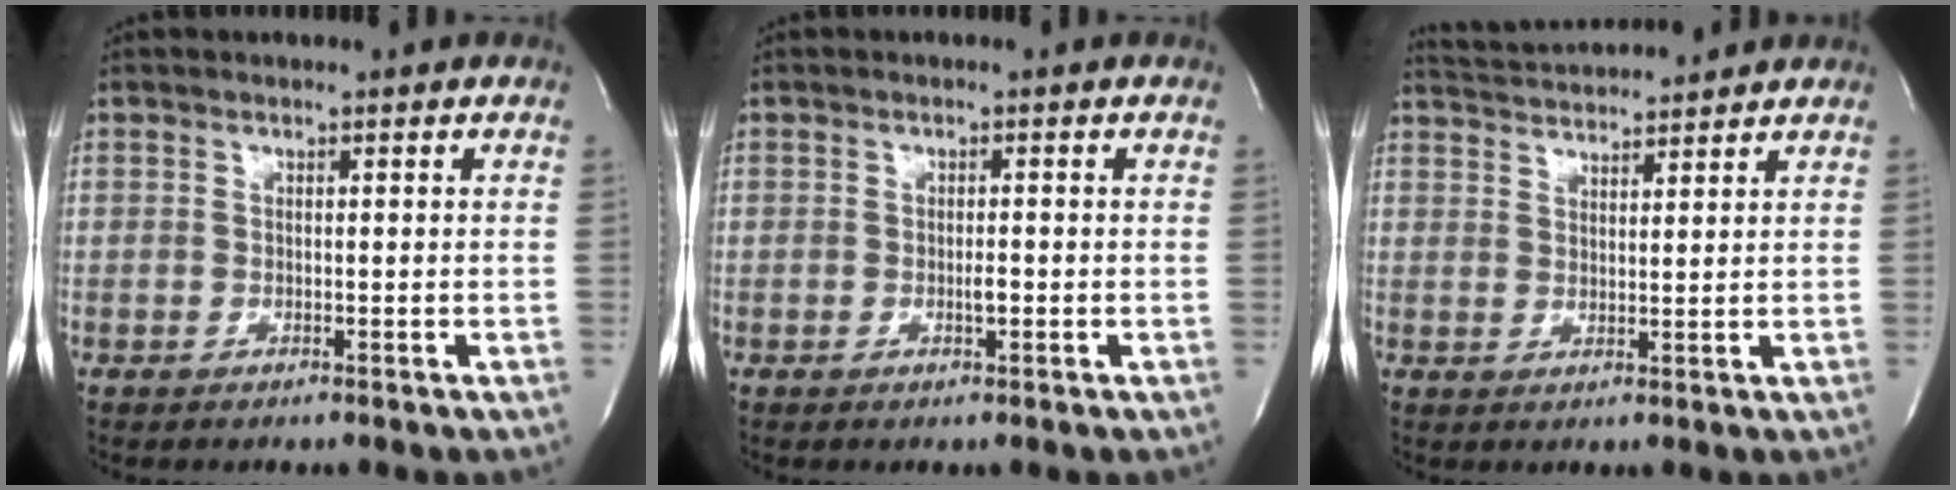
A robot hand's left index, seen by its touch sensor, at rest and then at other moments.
{"total": 1.3, "force": [-0.5, 0.3, 1.1], "torque": [-0.023, -0.001, -0.007]}
{"total": 8.1, "force": [8.0, -0.1, 1.7], "torque": [-0.043, 0.024, 0.130]}